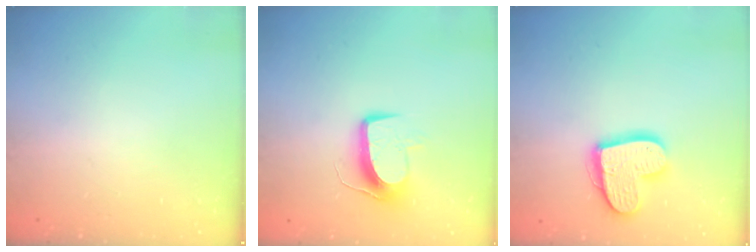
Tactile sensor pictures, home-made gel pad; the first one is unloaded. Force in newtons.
{"total": 9.7, "press": 9.7, "slide": 0.5}
{"total": 15.4, "press": 15.4, "slide": 1.2}